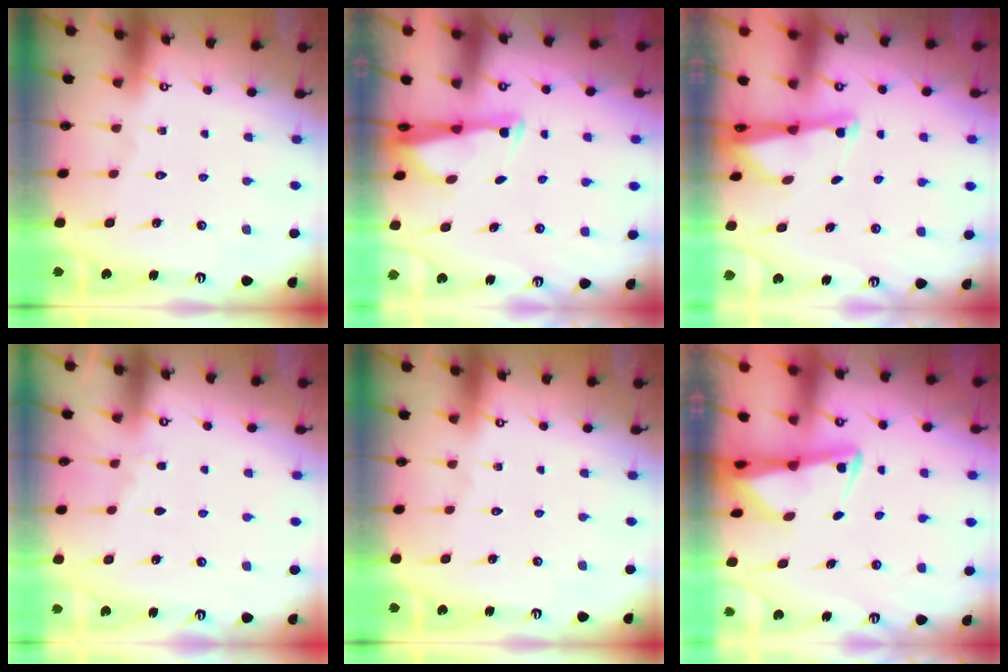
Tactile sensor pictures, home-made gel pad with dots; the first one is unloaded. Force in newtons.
{"total": 2.9, "press": 2.8, "slide": 0.8}
{"total": 1.8, "press": 1.7, "slide": 0.4}
{"total": 3.0, "press": 2.9, "slide": 0.5}
{"total": 0.0}
{"total": 2.7, "press": 2.6, "slide": 0.6}